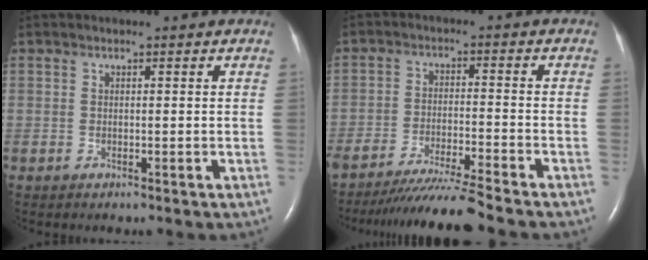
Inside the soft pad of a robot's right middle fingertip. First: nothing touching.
{"total": 10.2, "force": [-9.1, -1.6, 4.4], "torque": [-0.066, -0.032, -0.156]}